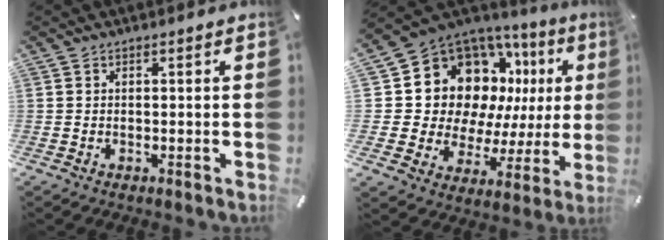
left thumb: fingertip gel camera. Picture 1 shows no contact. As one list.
[{"total": 17.1, "force": [8.2, 12.3, 8.6], "torque": [-0.139, -0.073, 0.163]}]